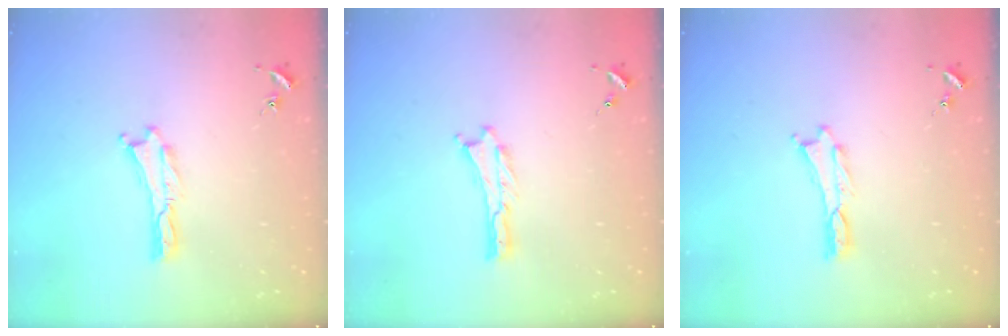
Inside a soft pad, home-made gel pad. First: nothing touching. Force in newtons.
{"total": 0.0}
{"total": 0.0}